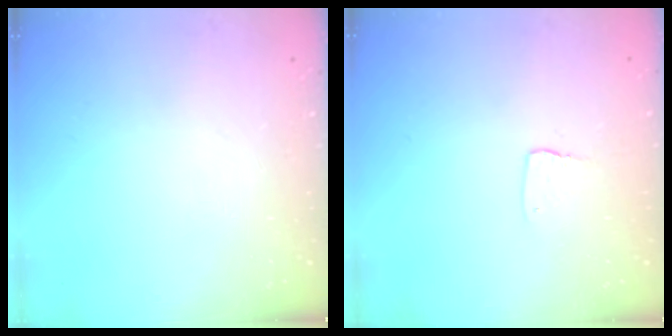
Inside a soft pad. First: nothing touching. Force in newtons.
{"total": 2.9, "press": 2.9, "slide": 0.2}